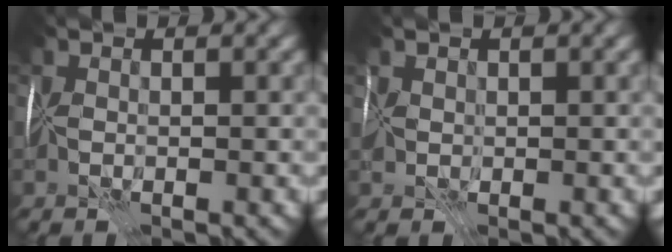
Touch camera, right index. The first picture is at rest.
{"total": 1.6, "force": [0.1, 1.1, 1.2], "torque": [-0.021, -0.005, 0.002]}